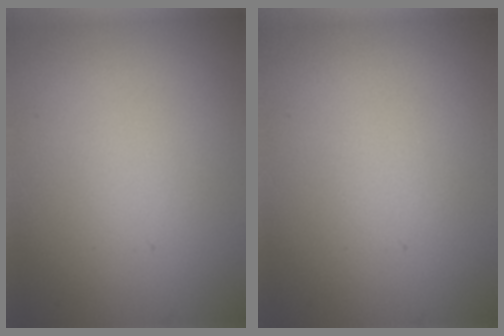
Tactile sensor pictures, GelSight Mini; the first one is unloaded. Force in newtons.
{"total": 0.0}